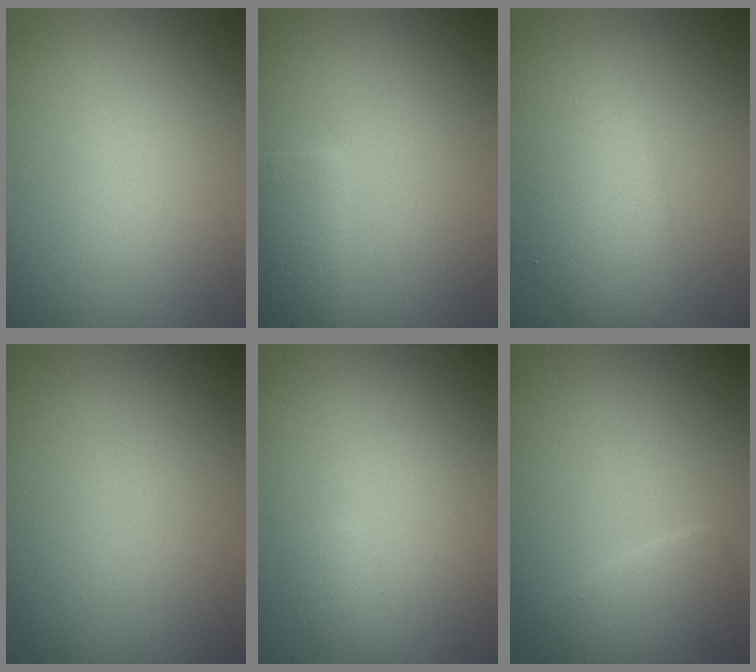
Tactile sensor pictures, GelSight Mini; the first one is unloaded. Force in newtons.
{"total": 2.4, "press": 2.4, "slide": 0.1}
{"total": 3.2, "press": 3.2, "slide": 0.0}
{"total": 0.0}
{"total": 0.8, "press": 0.8, "slide": 0.0}
{"total": 2.4, "press": 2.4, "slide": 0.0}